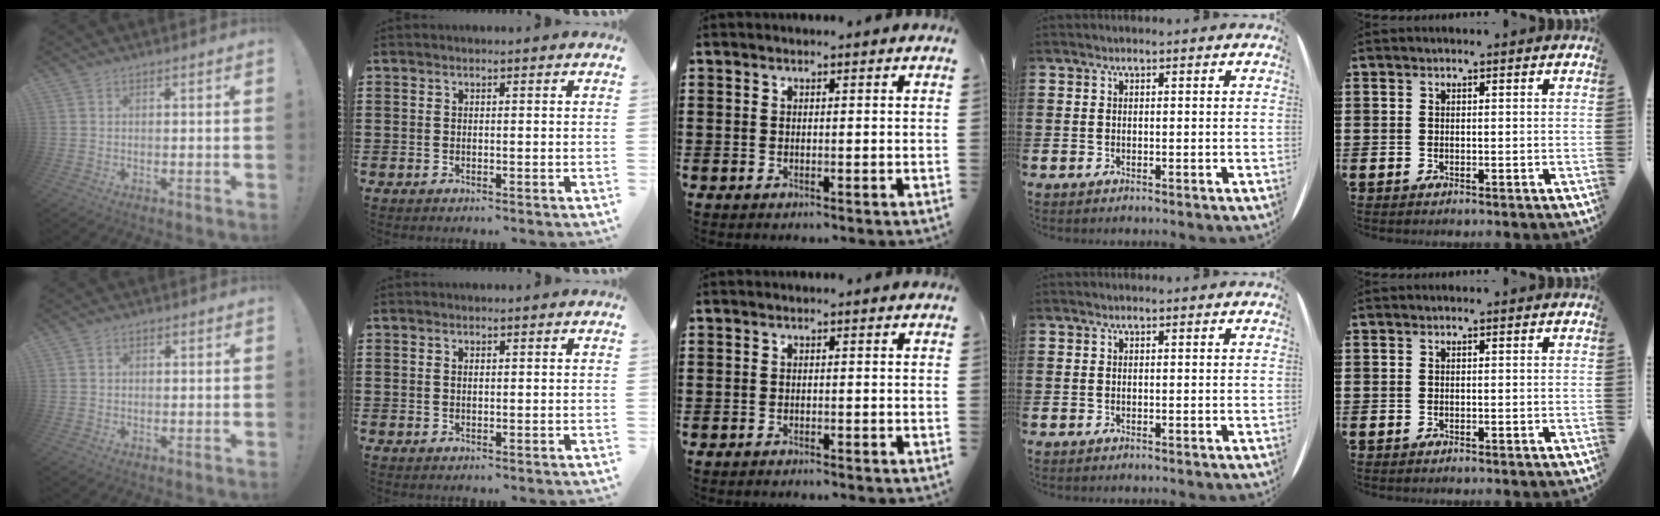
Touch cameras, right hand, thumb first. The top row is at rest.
{"thumb": {"total": 1.2, "force": [-0.1, 1.0, 0.6], "torque": [-0.007, 0.004, -0.003]}, "index": {"total": 0.8, "force": [0.2, 0.4, 0.6], "torque": [-0.014, 0.002, 0.004]}, "middle": {"total": 0.9, "force": [-0.8, -0.1, 0.1], "torque": [-0.005, -0.002, -0.017]}}